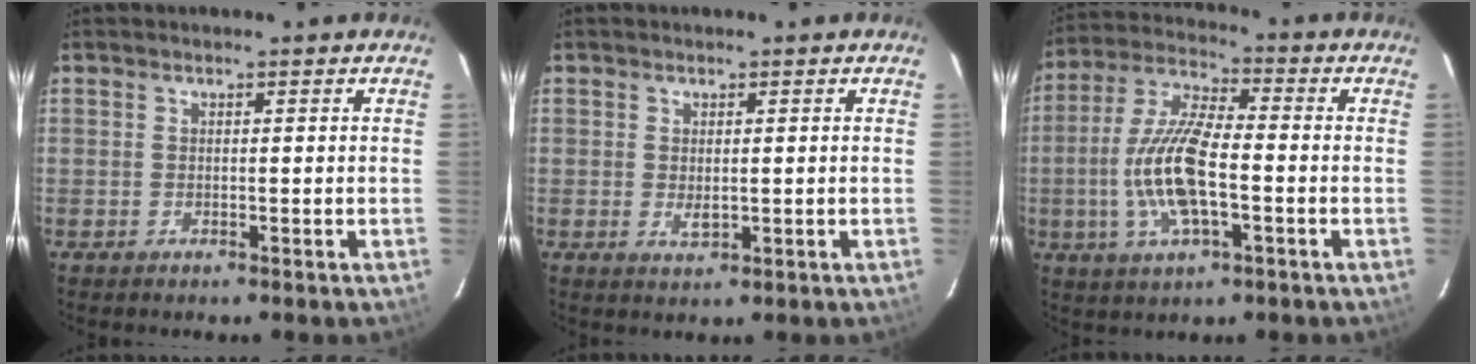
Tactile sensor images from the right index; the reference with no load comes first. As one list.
[{"total": 2.0, "force": [0.0, 1.1, 1.7], "torque": [-0.029, -0.003, 0.002]}, {"total": 13.6, "force": [-2.8, 4.4, 12.5], "torque": [-0.263, 0.001, -0.058]}]